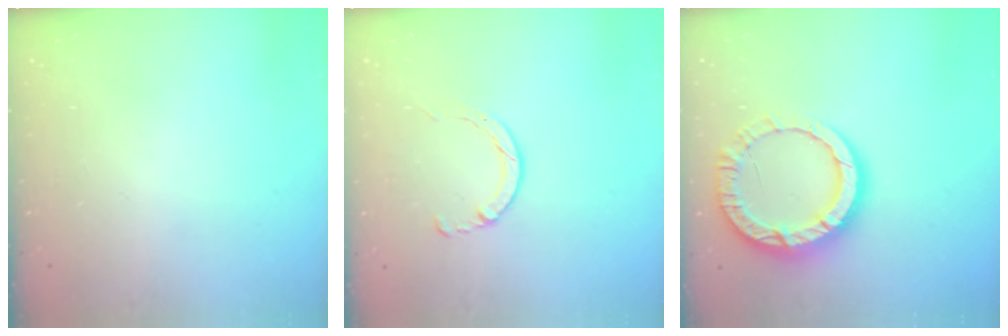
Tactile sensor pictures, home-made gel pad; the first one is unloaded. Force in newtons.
{"total": 2.9, "press": 2.8, "slide": 0.4}
{"total": 13.6, "press": 13.5, "slide": 1.1}